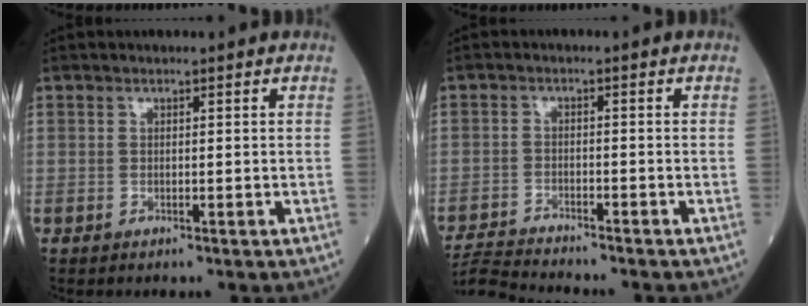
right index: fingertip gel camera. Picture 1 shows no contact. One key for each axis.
{"total": 7.0, "fx": -6.9, "fy": -0.9, "fz": 1.1, "tx": -0.021, "ty": -0.011, "tz": -0.120}